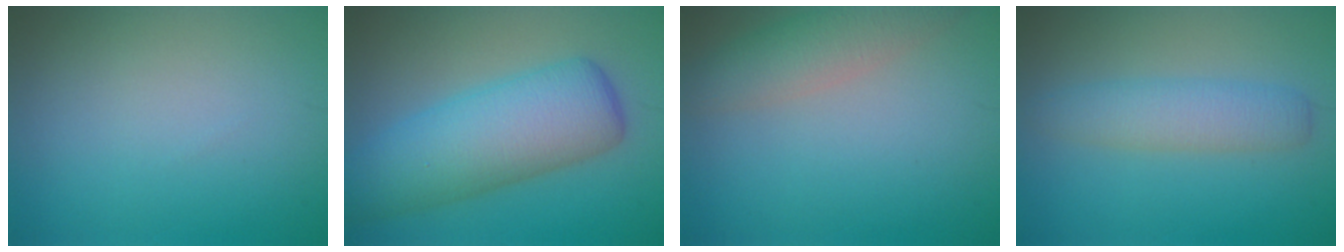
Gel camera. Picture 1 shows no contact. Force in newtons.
{"total": 8.8, "press": 8.7, "slide": 0.2}
{"total": 3.9, "press": 3.9, "slide": 0.1}
{"total": 3.6, "press": 3.6, "slide": 0.2}